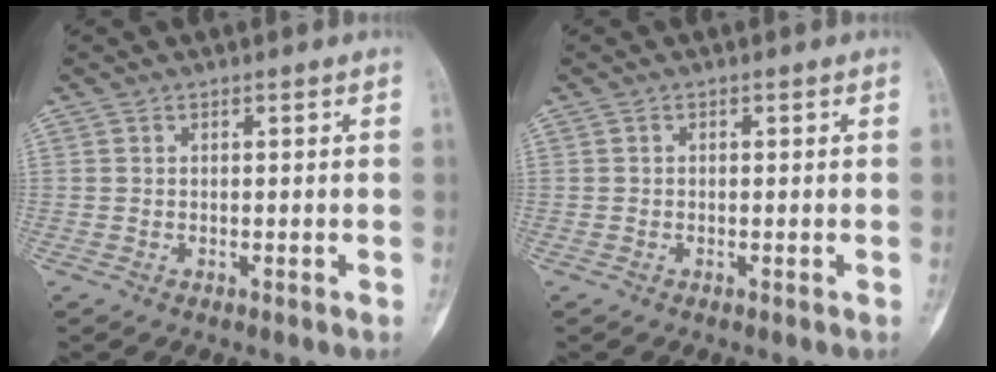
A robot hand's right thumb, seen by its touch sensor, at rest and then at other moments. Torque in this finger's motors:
{"motor_torque": [-0.47, -0.19, 0.00, -0.09, -0.02]}